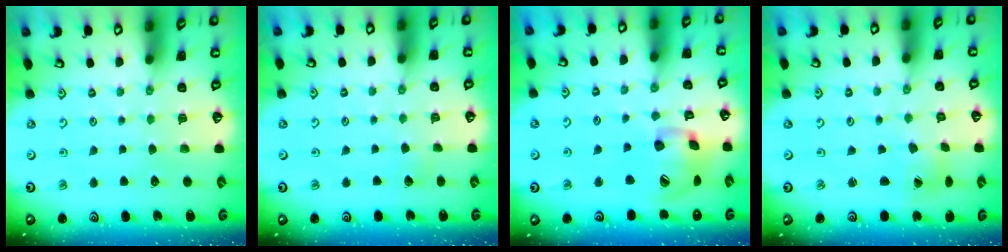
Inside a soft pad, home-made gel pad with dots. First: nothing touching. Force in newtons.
{"total": 2.9, "press": 2.9, "slide": 0.4}
{"total": 15.8, "press": 15.6, "slide": 2.5}
{"total": 1.3, "press": 1.3, "slide": 0.1}